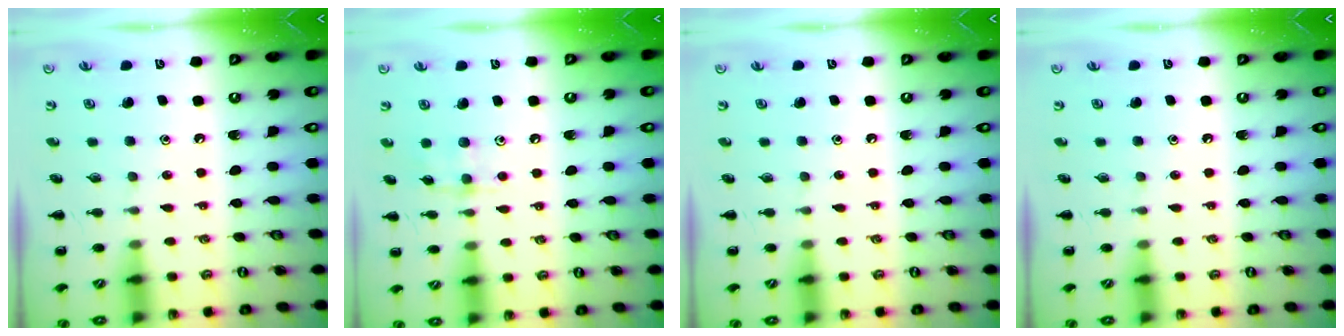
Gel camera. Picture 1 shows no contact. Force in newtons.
{"total": 5.5, "press": 5.5, "slide": 0.7}
{"total": 0.0}
{"total": 0.0}